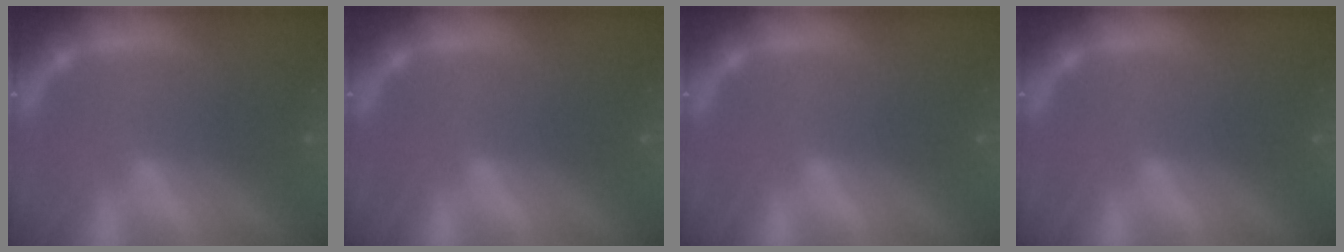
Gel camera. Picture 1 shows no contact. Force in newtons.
{"total": 0.0}
{"total": 0.0}
{"total": 0.0}